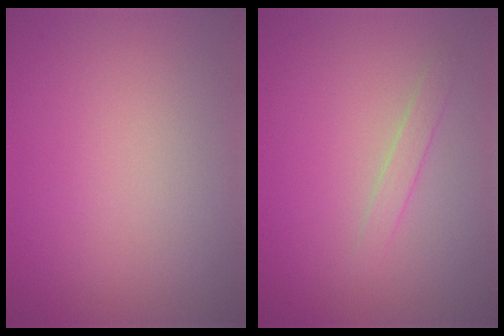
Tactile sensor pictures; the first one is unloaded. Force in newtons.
{"total": 1.3, "press": 1.3, "slide": 0.0}